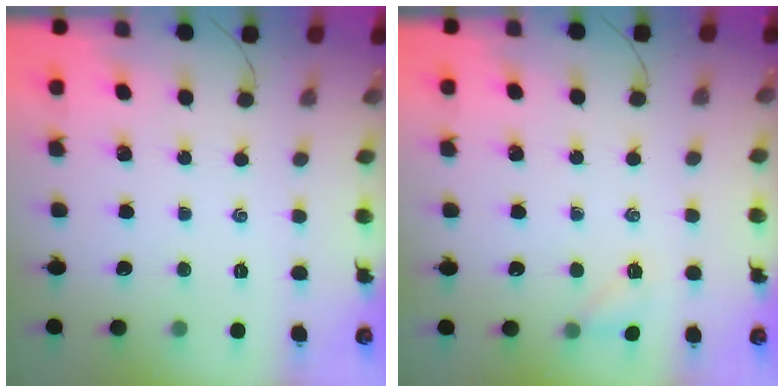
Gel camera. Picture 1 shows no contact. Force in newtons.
{"total": 5.7, "press": 5.6, "slide": 0.9}